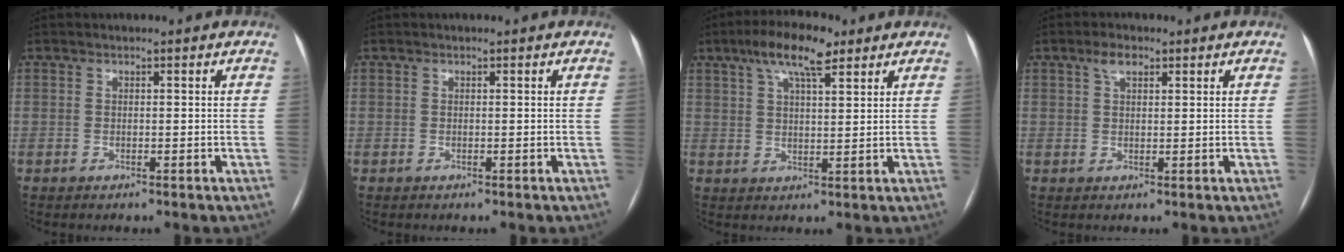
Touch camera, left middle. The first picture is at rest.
{"total": 0.0}
{"total": 8.3, "force": [5.1, 2.1, 6.2], "torque": [-0.117, 0.018, 0.086]}
{"total": 2.6, "force": [1.5, 1.2, 1.7], "torque": [-0.039, 0.009, 0.030]}